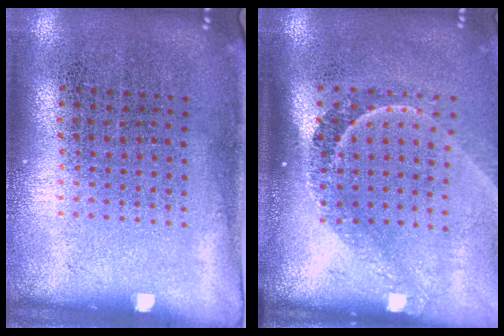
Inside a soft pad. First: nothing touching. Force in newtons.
{"total": 2.2, "press": 1.5, "slide": 1.5}